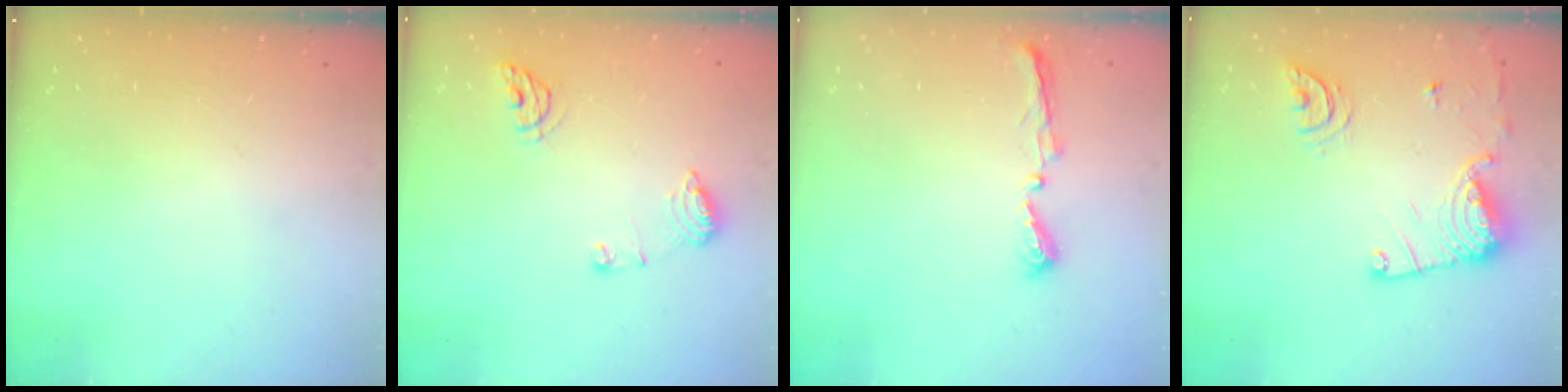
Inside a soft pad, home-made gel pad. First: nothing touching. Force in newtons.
{"total": 8.9, "press": 8.8, "slide": 1.1}
{"total": 5.5, "press": 5.5, "slide": 0.5}
{"total": 14.2, "press": 14.2, "slide": 1.4}